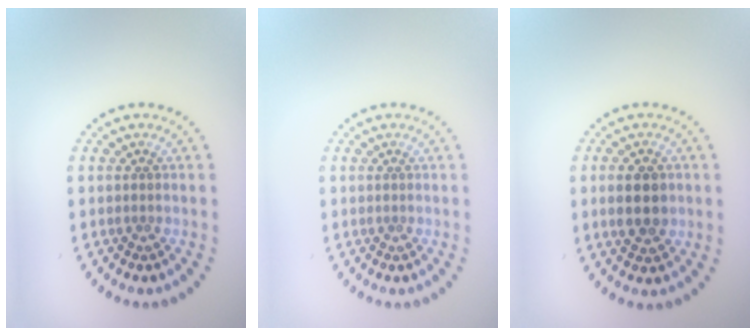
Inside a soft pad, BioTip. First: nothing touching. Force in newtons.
{"total": 0.0}
{"total": 3.7, "press": 3.7, "slide": 0.3}